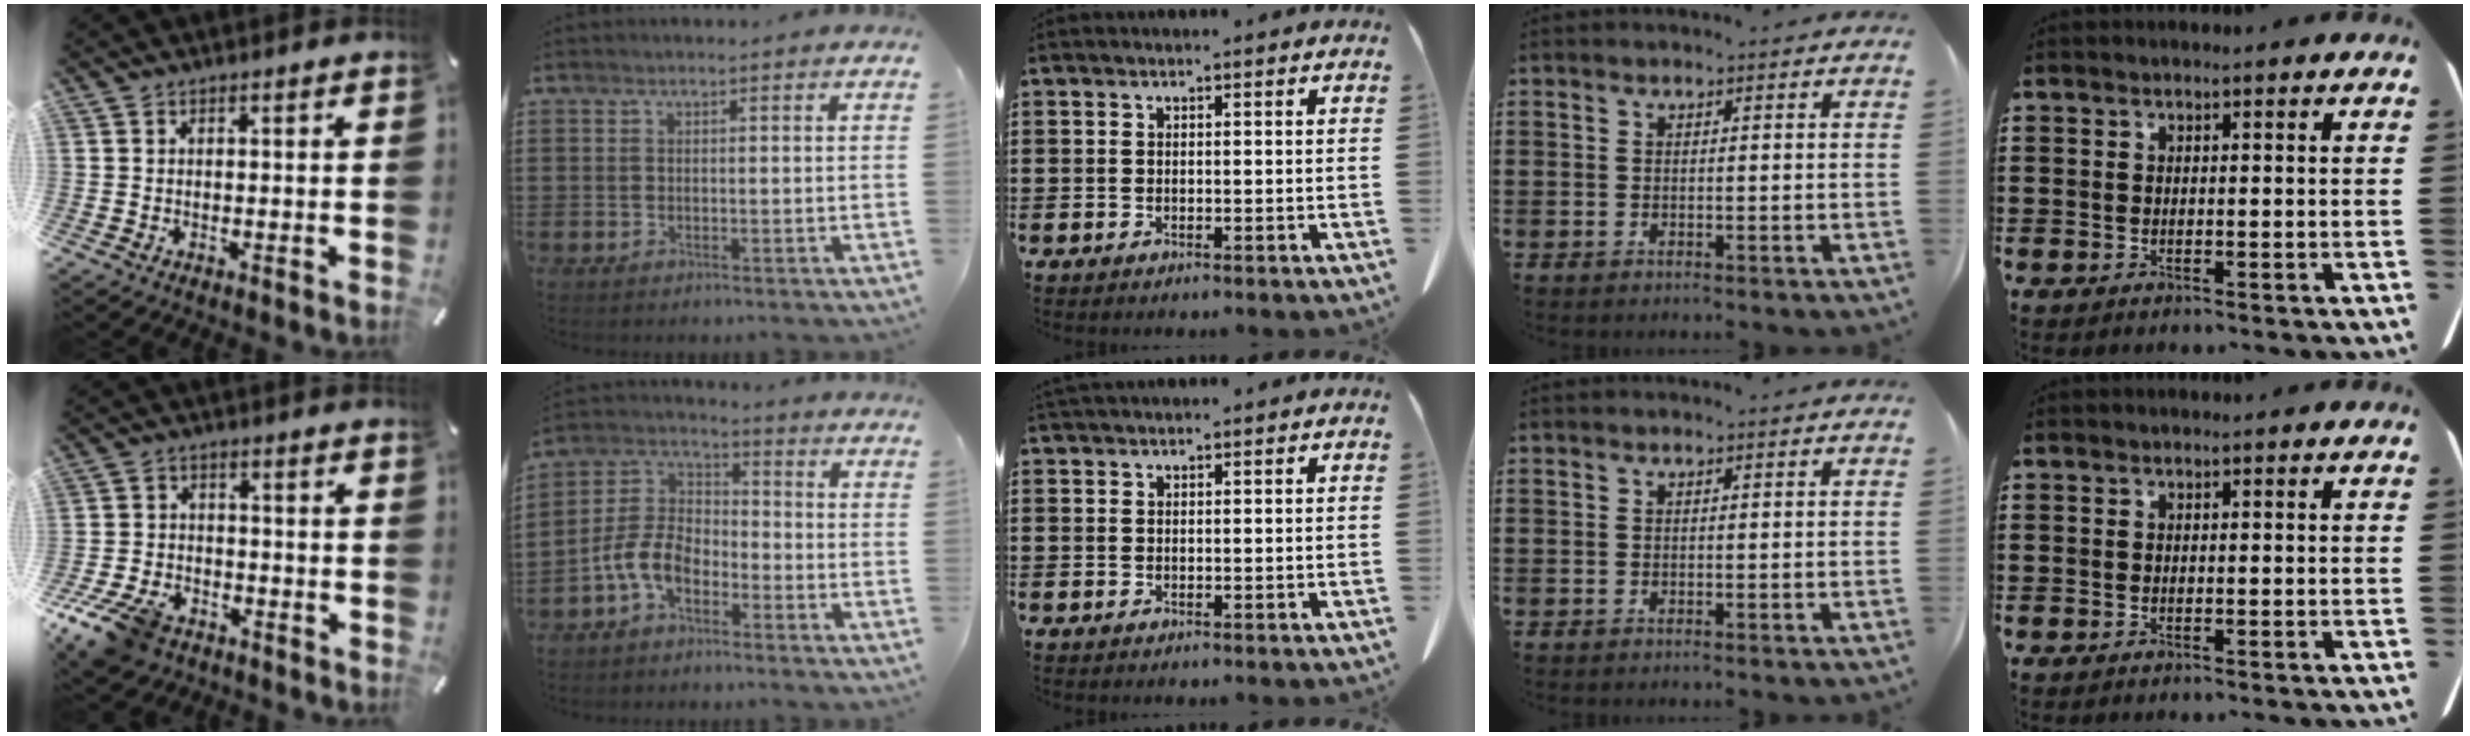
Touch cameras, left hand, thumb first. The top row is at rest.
{"thumb": {"total": 9.8, "force": [-6.4, 5.9, 4.5], "torque": [-0.100, 0.030, -0.119]}, "index": {"total": 7.3, "force": [-4.5, 3.9, 4.4], "torque": [-0.120, 0.000, -0.096]}, "middle": {"total": 0.7, "force": [0.7, 0.0, 0.2], "torque": [-0.005, -0.001, 0.014]}}